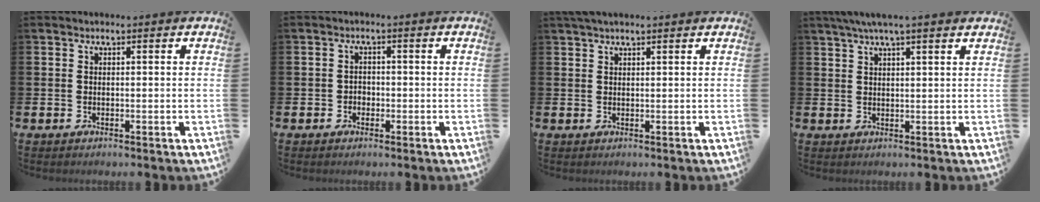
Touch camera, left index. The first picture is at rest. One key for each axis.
{"total": 1.5, "fx": -0.7, "fy": 1.3, "fz": 0.3, "tx": -0.001, "ty": 0.002, "tz": -0.019}
{"total": 1.8, "fx": 1.5, "fy": 0.3, "fz": 0.9, "tx": -0.016, "ty": 0.002, "tz": 0.027}
{"total": 4.3, "fx": 3.5, "fy": 0.3, "fz": 2.5, "tx": -0.053, "ty": -0.003, "tz": 0.062}